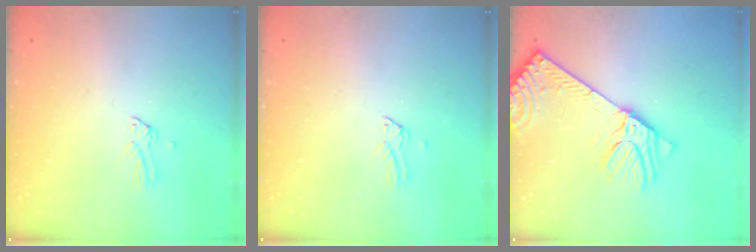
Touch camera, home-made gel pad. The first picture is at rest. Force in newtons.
{"total": 0.0}
{"total": 11.6, "press": 11.3, "slide": 2.5}